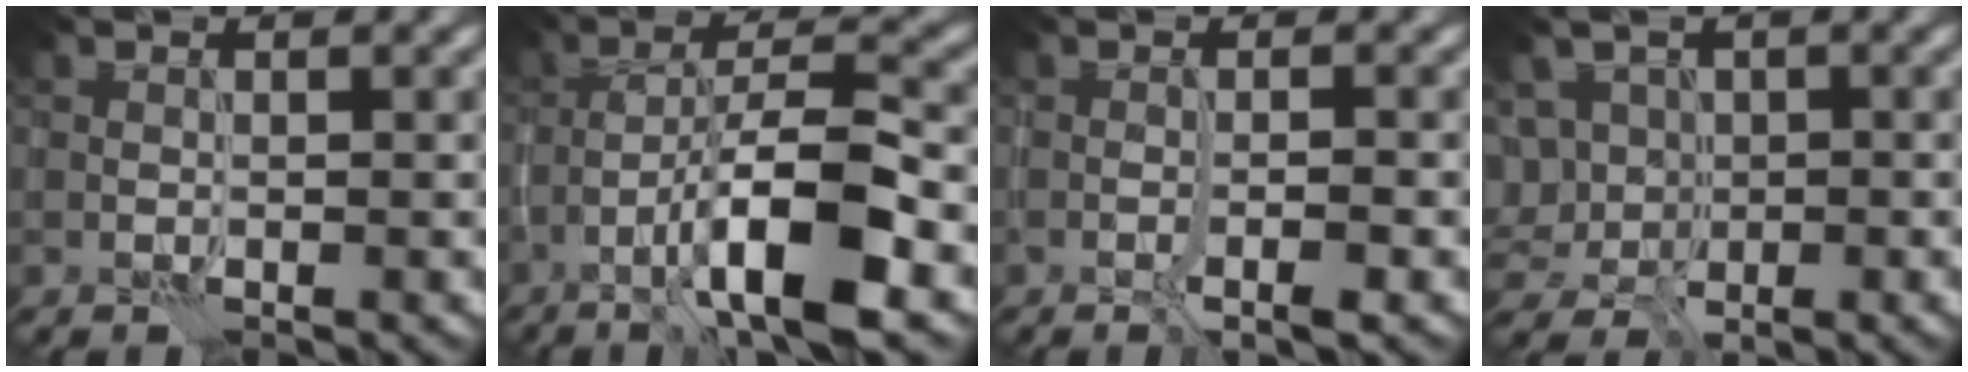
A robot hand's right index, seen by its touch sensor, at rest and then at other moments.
{"total": 8.7, "force": [-3.7, 1.8, 7.6], "torque": [-0.123, 0.016, -0.067]}
{"total": 1.9, "force": [-1.0, 0.1, 1.6], "torque": [-0.026, 0.005, -0.020]}
{"total": 4.5, "force": [0.7, 4.0, 2.0], "torque": [-0.051, 0.016, 0.008]}